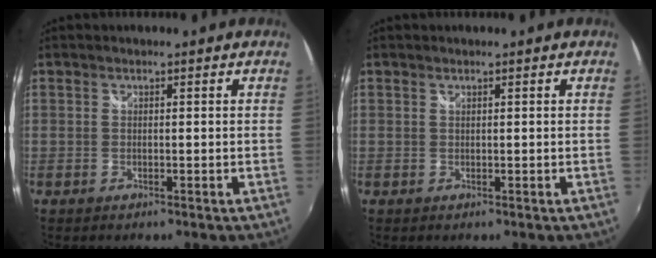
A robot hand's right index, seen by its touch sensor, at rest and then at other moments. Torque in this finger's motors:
{"motor_torque": [0.07, 0.03, 0.04, 0.01]}